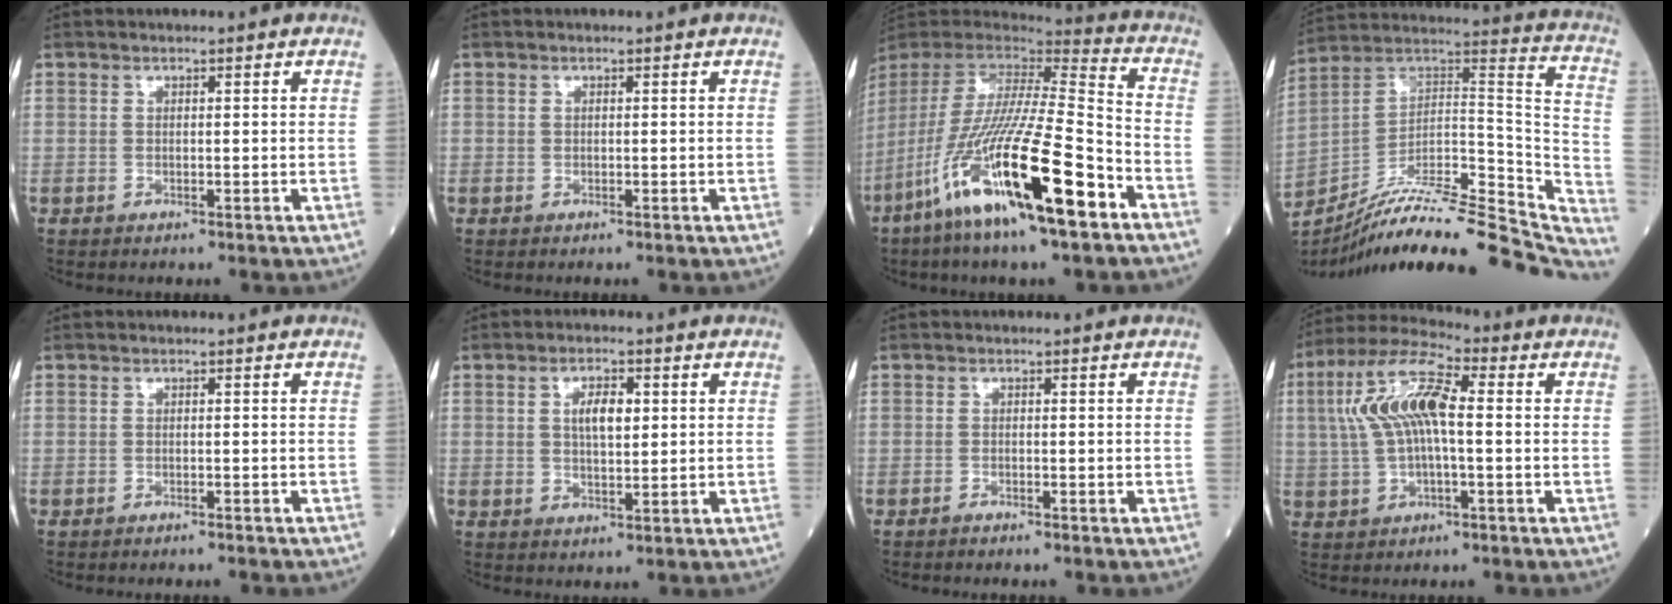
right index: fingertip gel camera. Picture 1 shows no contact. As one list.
[{"total": 0.0}, {"total": 25.0, "force": [-12.9, 2.4, 21.3], "torque": [-0.423, -0.072, -0.244]}, {"total": 32.3, "force": [-28.2, 4.9, 15.0], "torque": [-0.167, -0.002, -0.410]}, {"total": 1.7, "force": [-1.6, 0.0, 0.6], "torque": [-0.012, 0.000, -0.017]}, {"total": 4.4, "force": [1.2, 1.6, 3.9], "torque": [-0.070, 0.004, 0.023]}, {"total": 0.7, "force": [-0.6, 0.0, 0.3], "torque": [-0.011, -0.001, -0.008]}, {"total": 10.7, "force": [1.2, 2.9, 10.2], "torque": [-0.218, 0.029, 0.022]}]